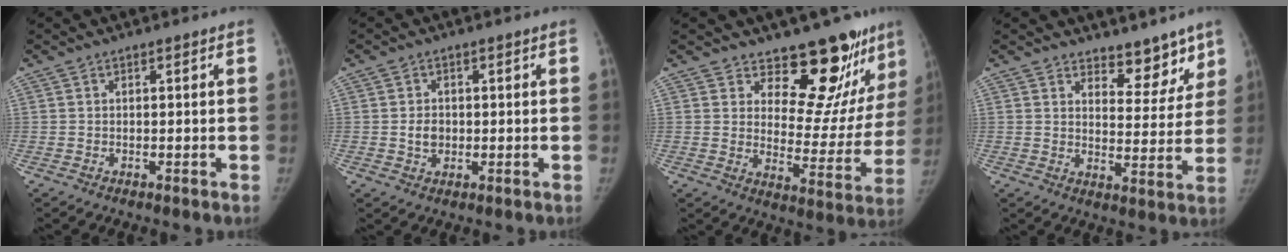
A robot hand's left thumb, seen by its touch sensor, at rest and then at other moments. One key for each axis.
{"total": 3.2, "fx": -0.1, "fy": 2.7, "fz": 1.7, "tx": -0.016, "ty": 0.002, "tz": 0.000}
{"total": 16.6, "fx": 13.4, "fy": 6.6, "fz": 7.1, "tx": -0.032, "ty": -0.121, "tz": 0.175}
{"total": 8.2, "fx": 6.7, "fy": 3.8, "fz": 2.9, "tx": 0.008, "ty": -0.049, "tz": 0.099}